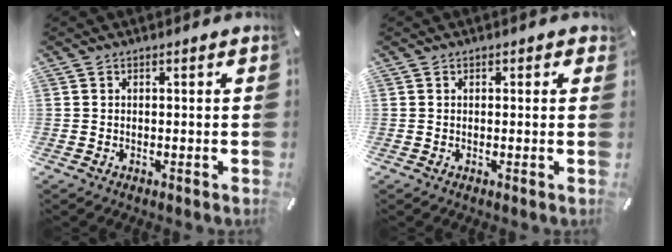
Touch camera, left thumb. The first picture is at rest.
{"total": 0.7, "force": [0.3, 0.6, 0.3], "torque": [0.002, 0.002, 0.003]}